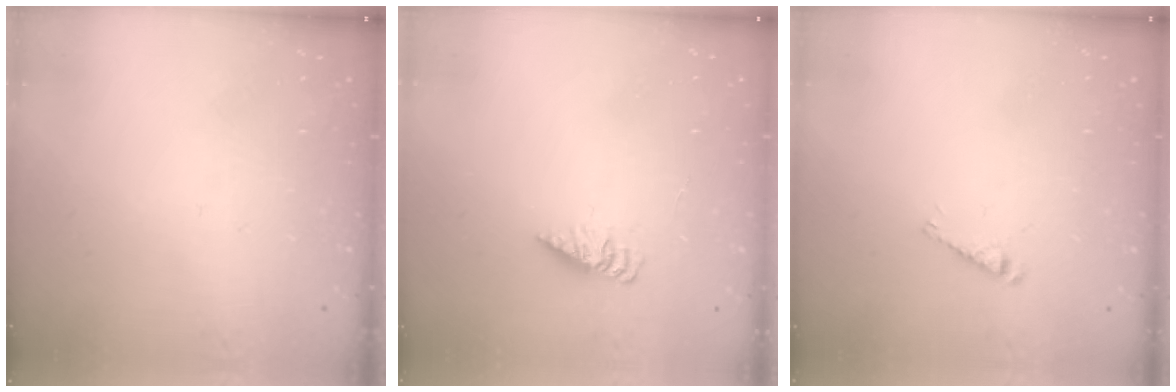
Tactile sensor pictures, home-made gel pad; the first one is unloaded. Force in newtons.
{"total": 3.0, "press": 3.0, "slide": 0.2}
{"total": 3.3, "press": 3.3, "slide": 0.3}